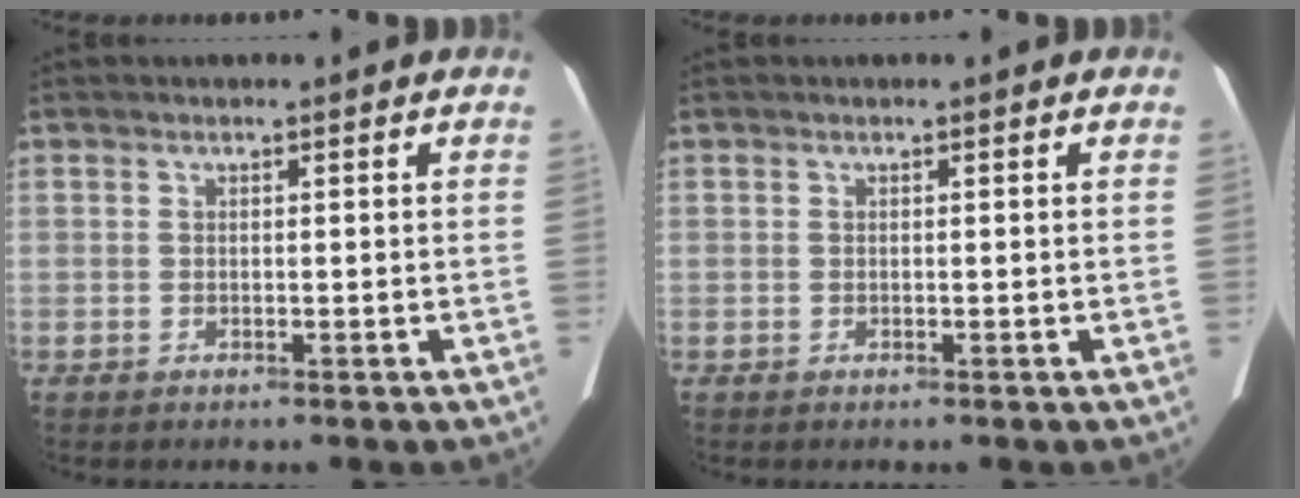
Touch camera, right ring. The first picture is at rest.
{"total": 0.0}